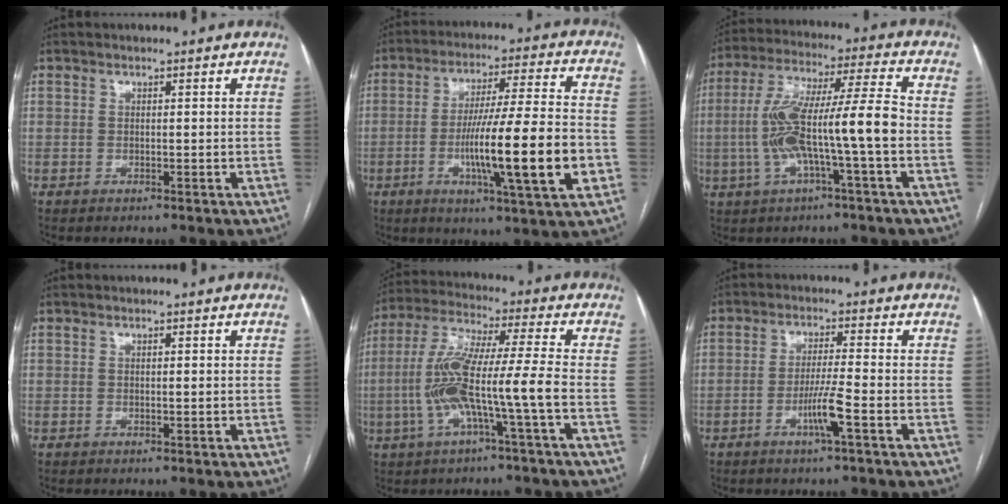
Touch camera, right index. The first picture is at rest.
{"total": 17.7, "force": [-4.2, 0.4, 17.2], "torque": [-0.274, -0.006, -0.067]}
{"total": 13.2, "force": [-2.4, 0.4, 13.0], "torque": [-0.254, 0.028, -0.044]}
{"total": 0.6, "force": [0.1, 0.1, 0.6], "torque": [-0.009, -0.001, 0.003]}
{"total": 12.0, "force": [-3.0, -0.2, 11.6], "torque": [-0.240, 0.015, -0.060]}
{"total": 5.0, "force": [-2.1, -0.5, 4.6], "torque": [-0.086, -0.006, -0.039]}